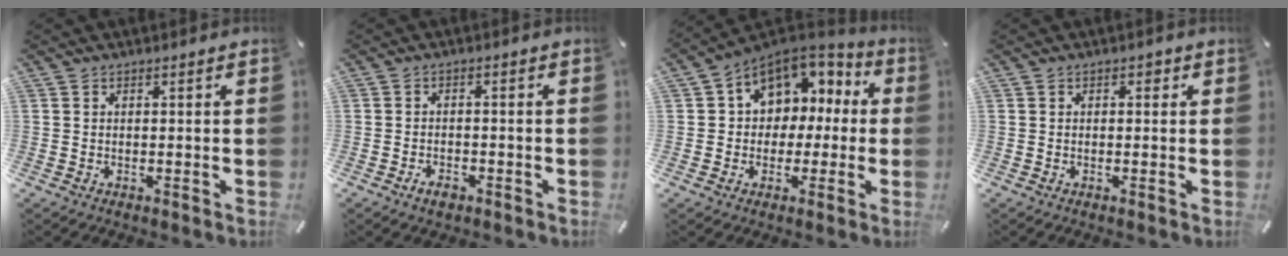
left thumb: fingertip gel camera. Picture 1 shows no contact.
{"total": 2.6, "force": [-1.8, 1.4, 1.2], "torque": [-0.029, 0.005, -0.035]}
{"total": 10.1, "force": [2.7, 8.8, 4.0], "torque": [-0.071, -0.016, 0.053]}
{"total": 0.9, "force": [0.3, 0.8, 0.4], "torque": [-0.001, 0.006, 0.001]}